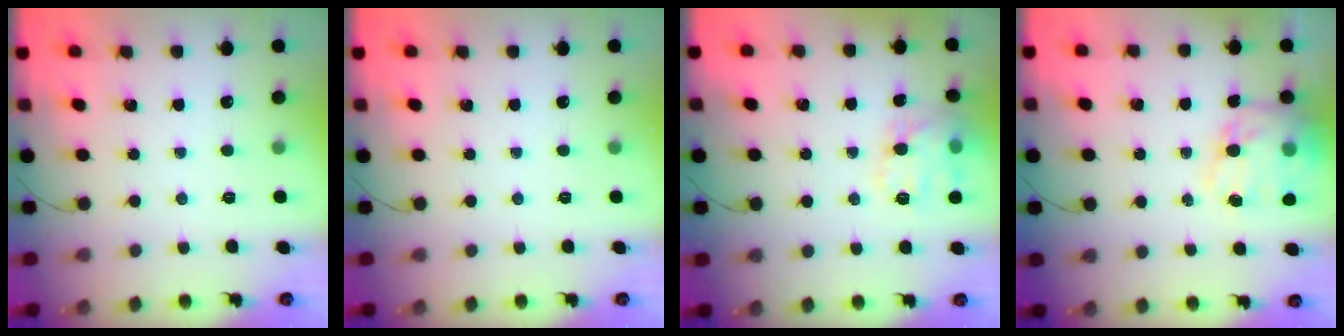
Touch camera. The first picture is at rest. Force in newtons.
{"total": 0.0}
{"total": 13.4, "press": 13.4, "slide": 0.9}
{"total": 14.1, "press": 13.7, "slide": 3.3}